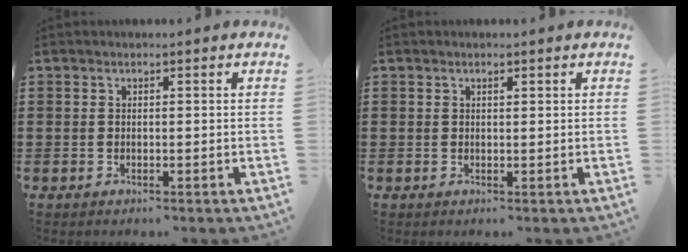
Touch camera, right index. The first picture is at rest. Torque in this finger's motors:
{"motor_torque": [-0.31, 0.05, 0.03, -0.01]}